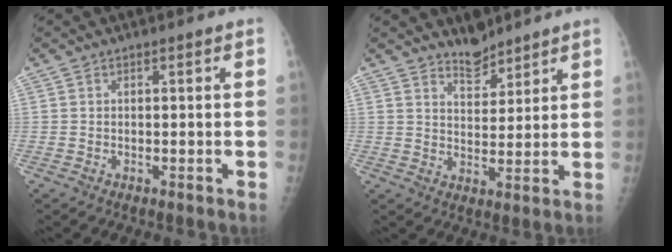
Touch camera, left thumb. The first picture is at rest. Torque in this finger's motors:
{"motor_torque": [-0.02, -0.02, 0.04, 0.01, 0.00]}